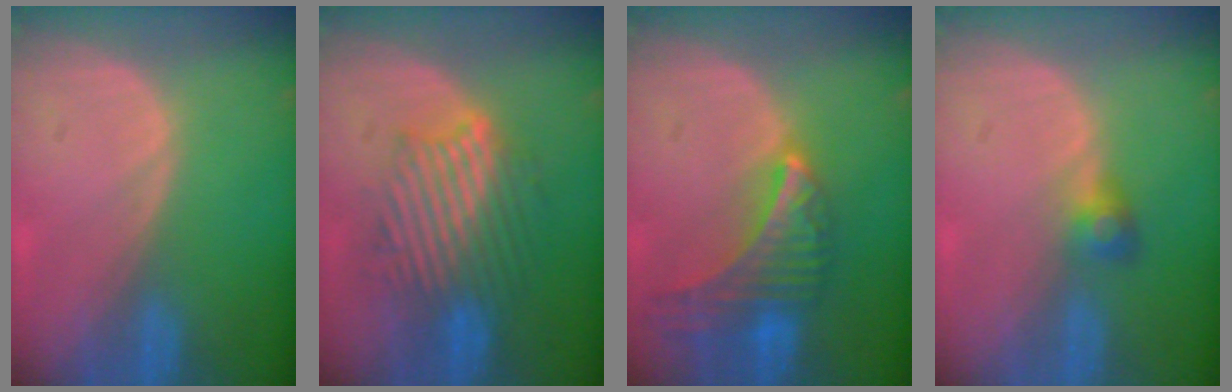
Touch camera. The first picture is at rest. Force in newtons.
{"total": 9.0, "press": 8.9, "slide": 1.2}
{"total": 9.2, "press": 8.1, "slide": 4.3}
{"total": 2.6, "press": 2.5, "slide": 0.7}